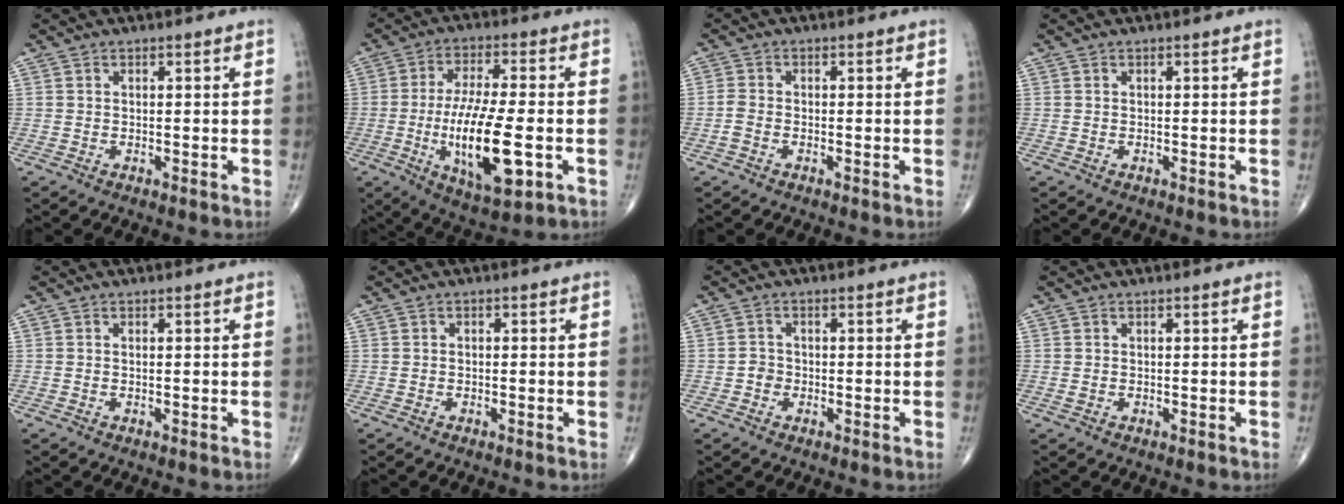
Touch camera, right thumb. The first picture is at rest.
{"total": 16.7, "force": [-3.5, 5.3, 15.4], "torque": [-0.276, -0.004, -0.053]}
{"total": 2.2, "force": [-0.9, 1.4, 1.4], "torque": [-0.037, 0.008, -0.021]}
{"total": 0.0}
{"total": 0.0}
{"total": 0.5, "force": [-0.1, 0.4, 0.3], "torque": [-0.002, 0.002, -0.007]}
{"total": 1.8, "force": [-0.7, 1.6, 0.5], "torque": [0.001, 0.007, -0.017]}
{"total": 0.6, "force": [-0.1, 0.5, 0.4], "torque": [-0.011, 0.004, 0.001]}